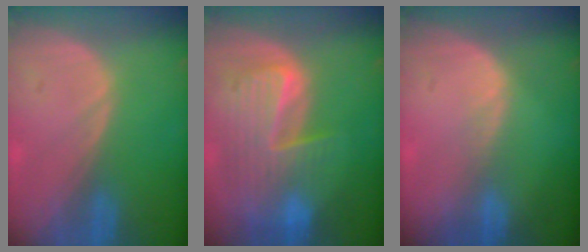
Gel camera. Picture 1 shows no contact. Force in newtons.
{"total": 9.8, "press": 8.5, "slide": 4.9}
{"total": 1.5, "press": 1.0, "slide": 1.1}